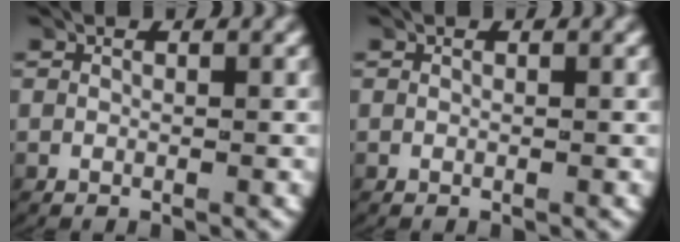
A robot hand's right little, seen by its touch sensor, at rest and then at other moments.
{"total": 0.0}